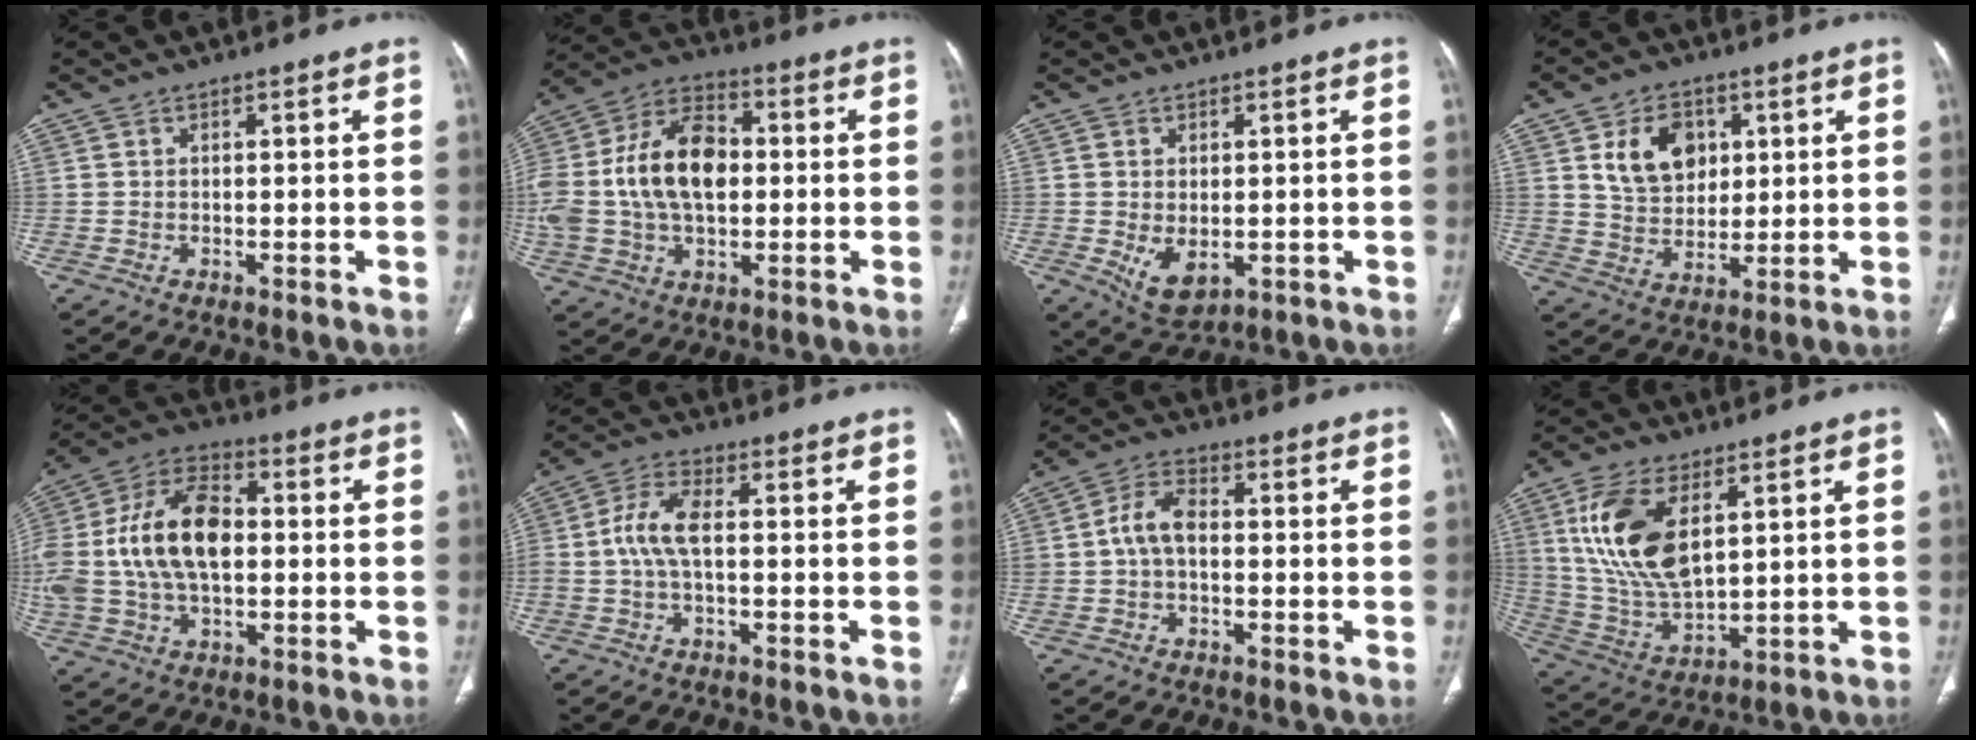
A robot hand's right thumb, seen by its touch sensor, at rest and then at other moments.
{"total": 20.0, "force": [0.6, 12.8, 15.4], "torque": [-0.307, 0.028, 0.009]}
{"total": 5.8, "force": [-1.0, 3.5, 4.5], "torque": [-0.074, -0.012, -0.001]}
{"total": 9.8, "force": [3.9, 6.6, 6.0], "torque": [-0.079, -0.022, 0.081]}
{"total": 20.4, "force": [0.5, 12.2, 16.3], "torque": [-0.340, 0.029, 0.006]}
{"total": 6.7, "force": [-0.4, 2.9, 6.1], "torque": [-0.132, 0.022, -0.014]}
{"total": 6.1, "force": [-0.5, 3.7, 4.8], "torque": [-0.083, 0.021, -0.018]}
{"total": 16.0, "force": [5.5, 8.1, 12.7], "torque": [-0.248, -0.020, 0.117]}